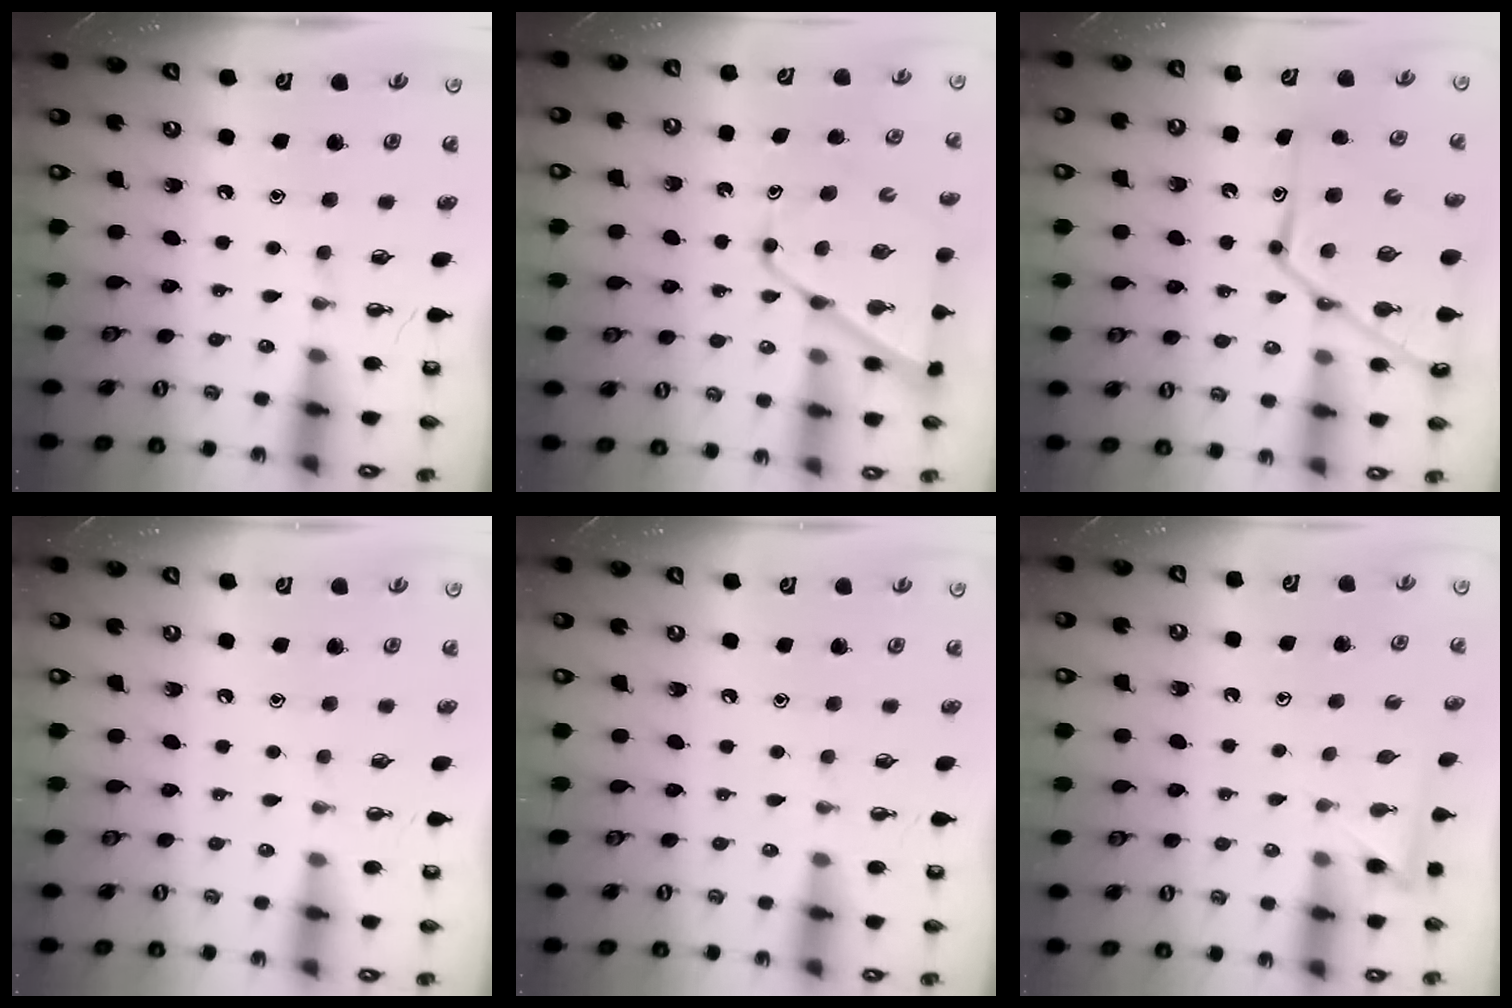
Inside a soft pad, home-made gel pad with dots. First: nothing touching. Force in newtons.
{"total": 12.5, "press": 12.4, "slide": 1.0}
{"total": 18.0, "press": 17.9, "slide": 1.5}
{"total": 0.0}
{"total": 0.0}
{"total": 2.3, "press": 2.3, "slide": 0.2}